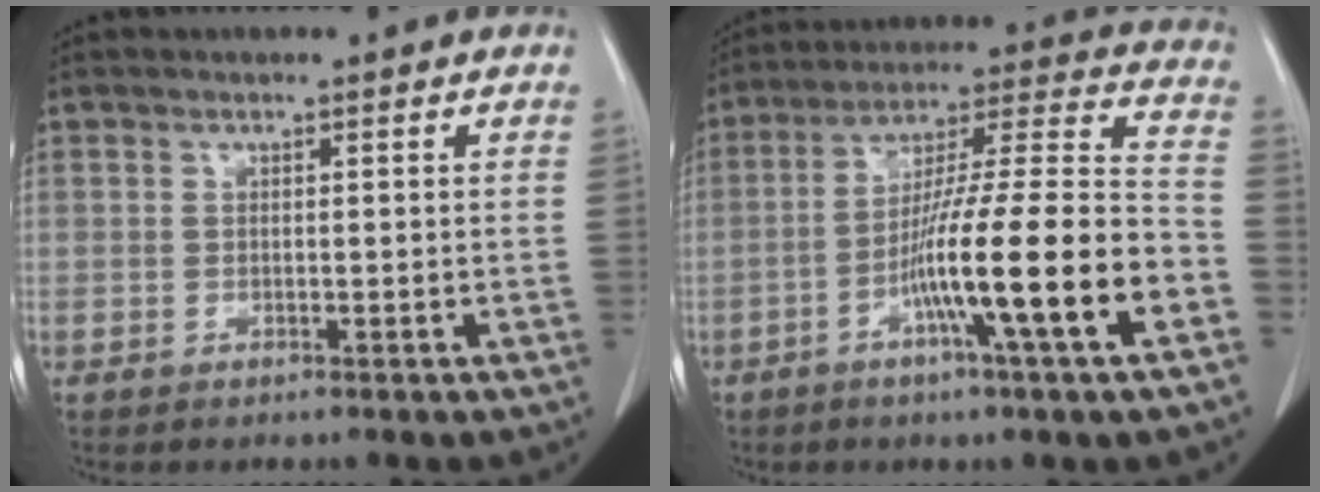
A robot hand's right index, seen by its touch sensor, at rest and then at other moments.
{"total": 18.7, "force": [-6.9, -0.3, 17.3], "torque": [-0.282, -0.004, -0.117]}